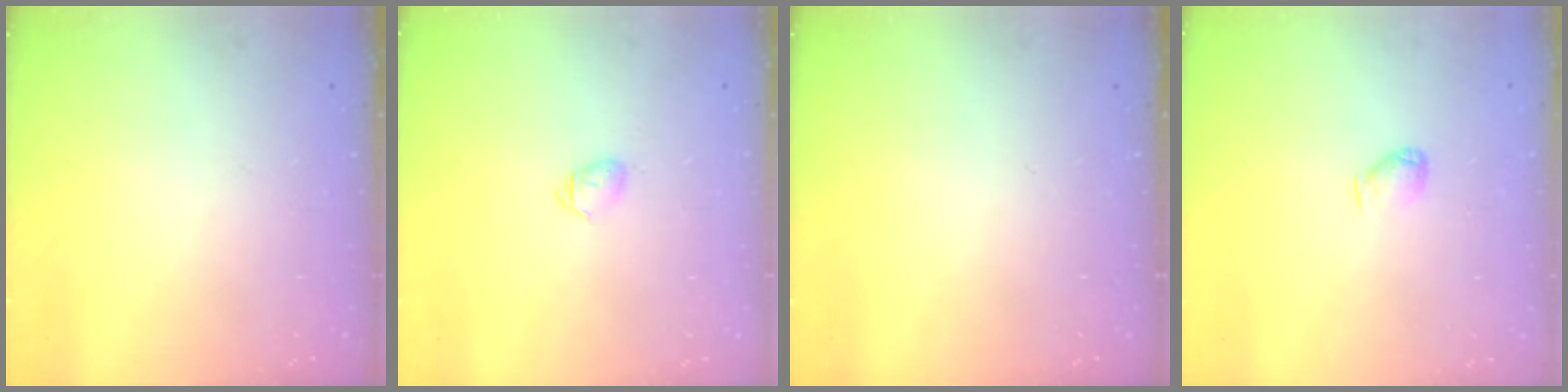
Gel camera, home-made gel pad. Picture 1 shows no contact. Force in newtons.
{"total": 3.5, "press": 3.3, "slide": 1.0}
{"total": 0.0}
{"total": 3.9, "press": 3.8, "slide": 0.5}